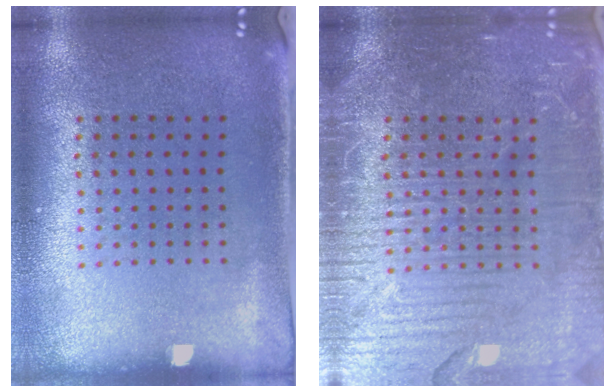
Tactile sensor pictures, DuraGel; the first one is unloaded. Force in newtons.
{"total": 7.2, "press": 7.1, "slide": 0.8}